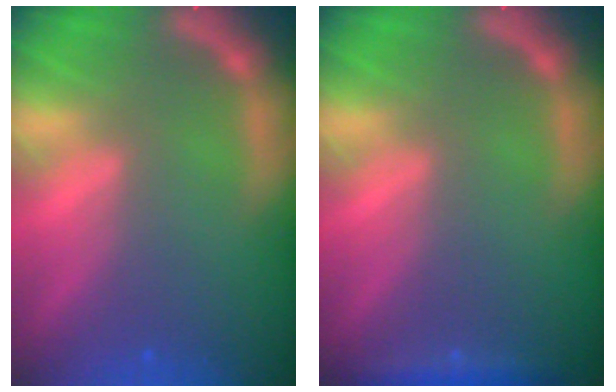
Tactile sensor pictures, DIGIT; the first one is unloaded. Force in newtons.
{"total": 1.9}